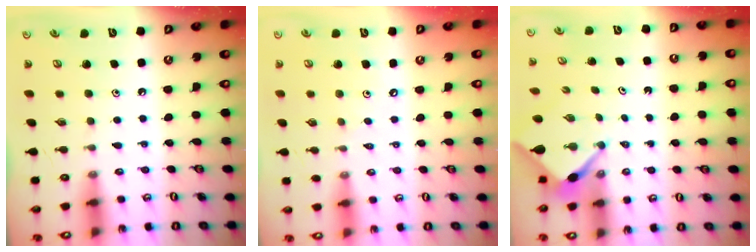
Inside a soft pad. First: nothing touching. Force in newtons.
{"total": 2.5, "press": 2.5, "slide": 0.5}
{"total": 2.8, "press": 2.8, "slide": 0.2}